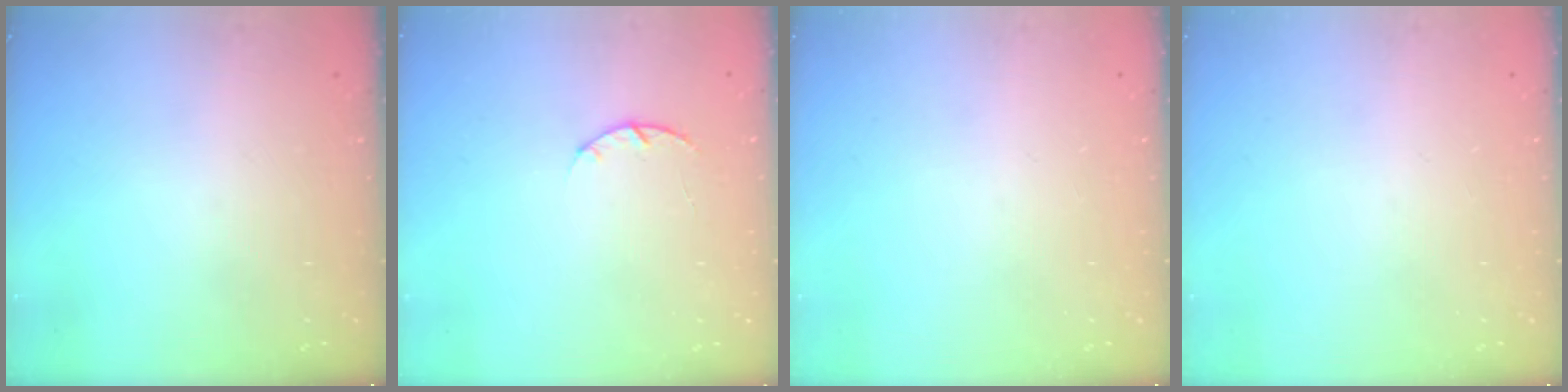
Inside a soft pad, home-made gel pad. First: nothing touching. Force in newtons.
{"total": 2.9, "press": 2.9, "slide": 0.5}
{"total": 0.0}
{"total": 0.0}